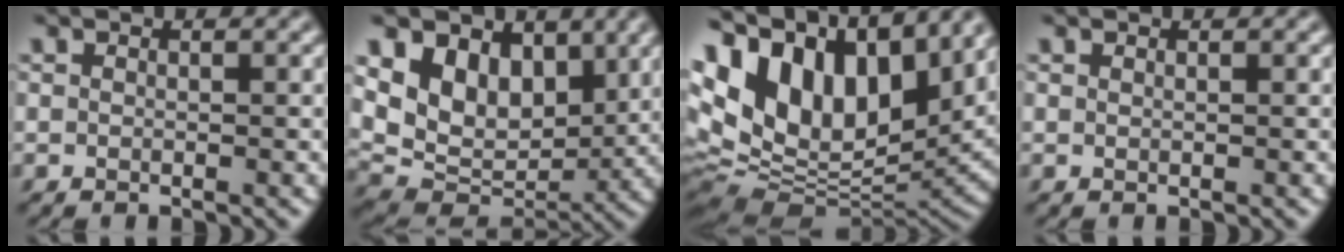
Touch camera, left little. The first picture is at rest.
{"total": 9.4, "force": [3.9, 6.2, 5.8], "torque": [-0.116, -0.005, 0.066]}
{"total": 17.5, "force": [6.5, 10.2, 12.6], "torque": [-0.264, 0.029, 0.115]}
{"total": 0.0}